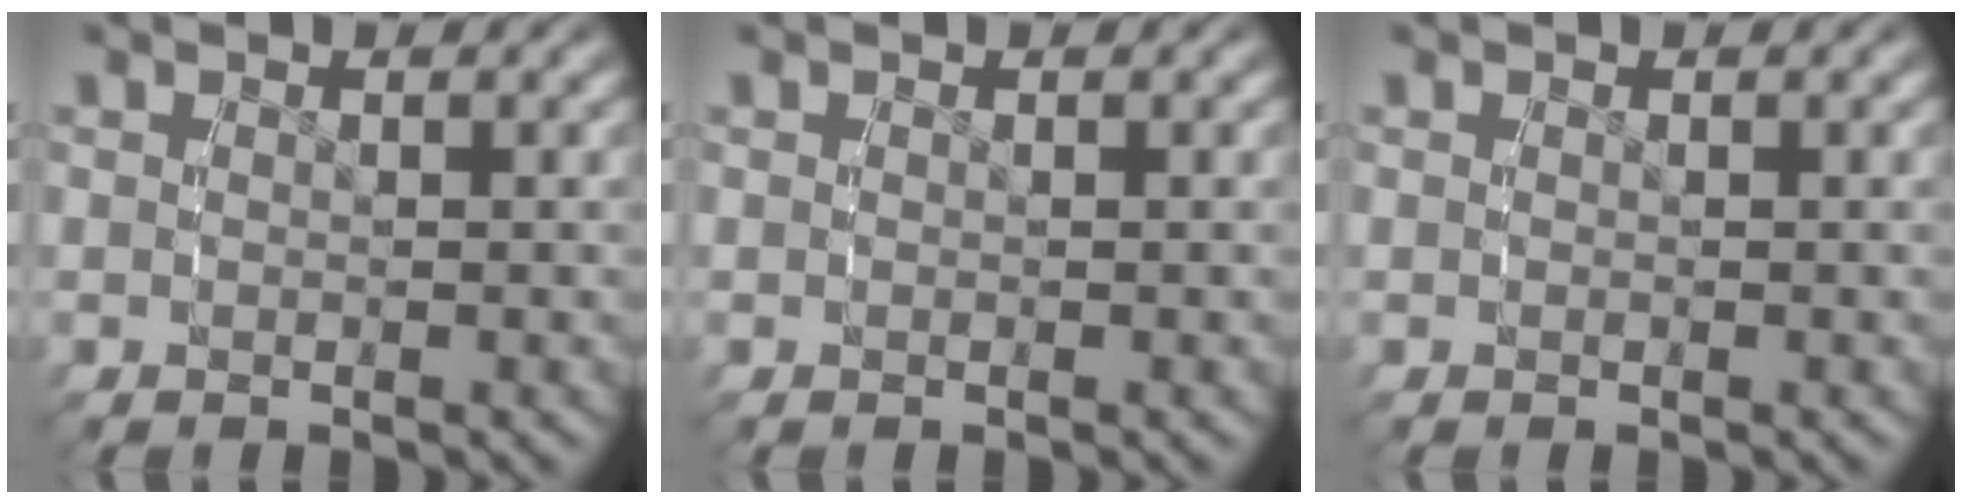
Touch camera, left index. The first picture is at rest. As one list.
[{"total": 0.0}, {"total": 0.0}]